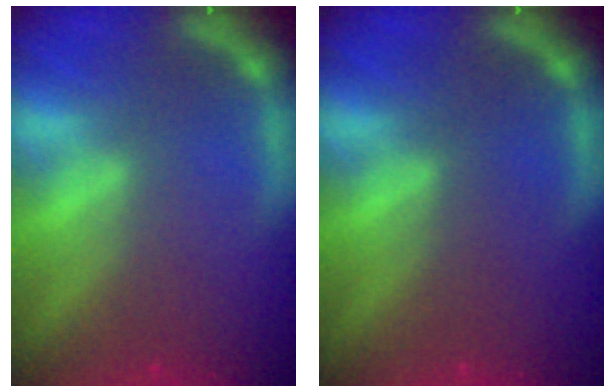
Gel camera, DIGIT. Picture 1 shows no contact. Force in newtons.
{"total": 0.0}